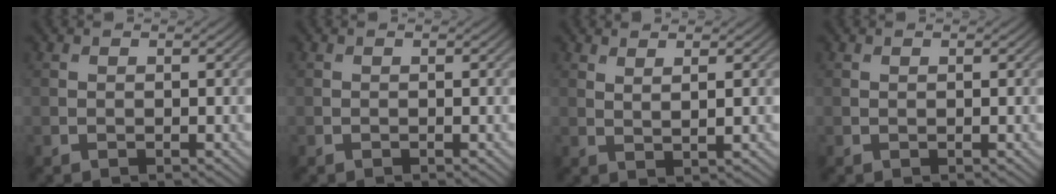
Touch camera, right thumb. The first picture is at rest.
{"total": 0.0}
{"total": 1.7, "force": [1.2, 0.3, 1.2], "torque": [-0.020, -0.006, 0.023]}
{"total": 0.0}